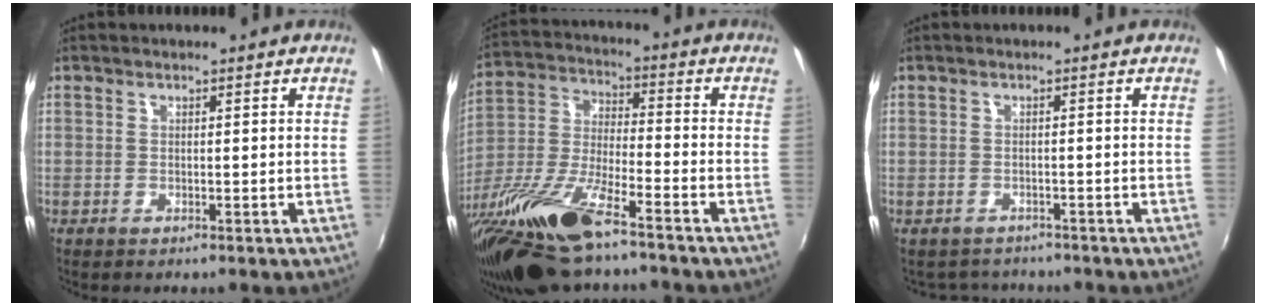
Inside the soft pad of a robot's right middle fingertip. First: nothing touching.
{"total": 18.5, "force": [-13.0, 3.9, 12.6], "torque": [-0.265, -0.031, -0.250]}
{"total": 3.8, "force": [-3.5, 1.6, 0.2], "torque": [-0.014, -0.006, -0.053]}